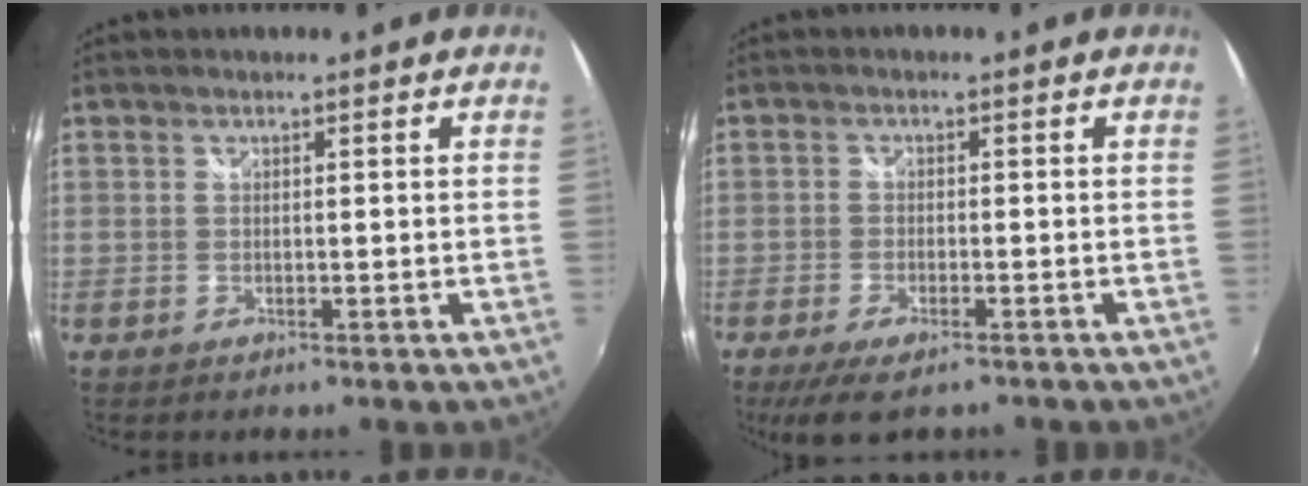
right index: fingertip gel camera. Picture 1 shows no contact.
{"total": 7.5, "force": [-5.4, 2.4, 4.5], "torque": [-0.108, -0.029, -0.093]}